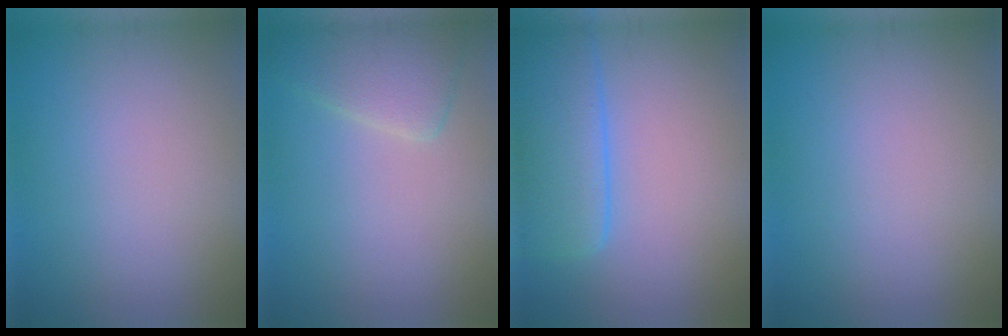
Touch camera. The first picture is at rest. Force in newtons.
{"total": 3.6, "press": 3.6, "slide": 0.2}
{"total": 6.3, "press": 6.3, "slide": 0.6}
{"total": 0.0}